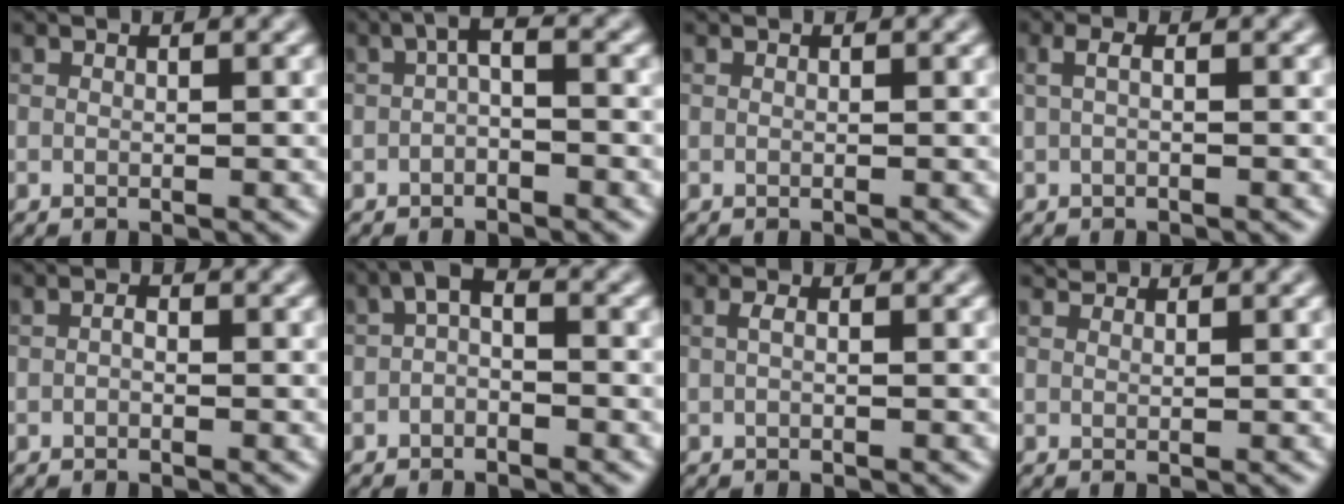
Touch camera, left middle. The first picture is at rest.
{"total": 1.8, "force": [-0.6, 0.6, 1.6], "torque": [-0.031, 0.005, -0.015]}
{"total": 0.0}
{"total": 1.2, "force": [0.1, 0.2, 1.1], "torque": [-0.026, 0.003, 0.000]}
{"total": 0.7, "force": [-0.3, 0.3, 0.5], "torque": [-0.009, 0.001, -0.005]}
{"total": 1.9, "force": [-0.5, 1.0, 1.5], "torque": [-0.030, 0.006, -0.016]}
{"total": 0.7, "force": [0.0, 0.1, 0.7], "torque": [-0.017, 0.001, -0.001]}
{"total": 1.0, "force": [1.0, 0.2, 0.2], "torque": [-0.008, -0.001, 0.013]}